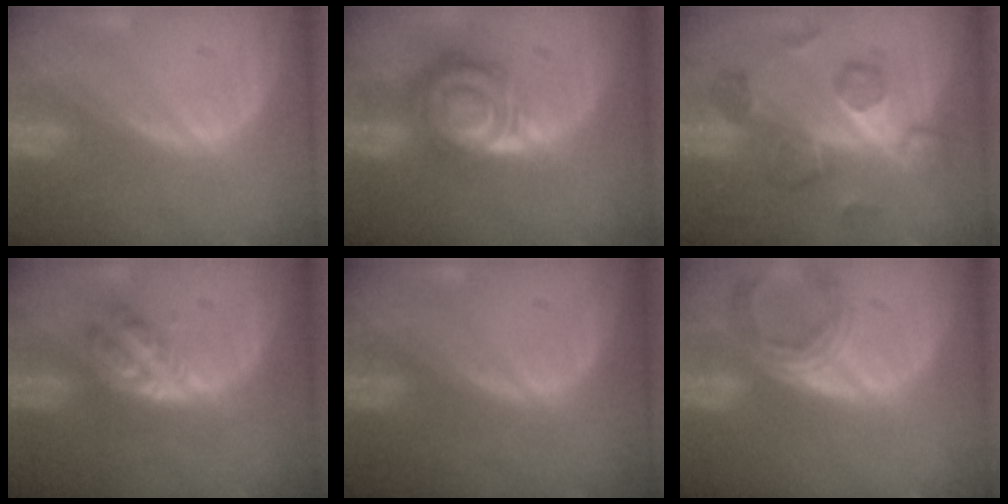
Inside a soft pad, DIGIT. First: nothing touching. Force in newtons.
{"total": 8.1, "press": 7.1, "slide": 3.9}
{"total": 8.7, "press": 8.4, "slide": 2.2}
{"total": 4.7, "press": 4.2, "slide": 2.3}
{"total": 0.0}
{"total": 5.9, "press": 5.5, "slide": 2.2}